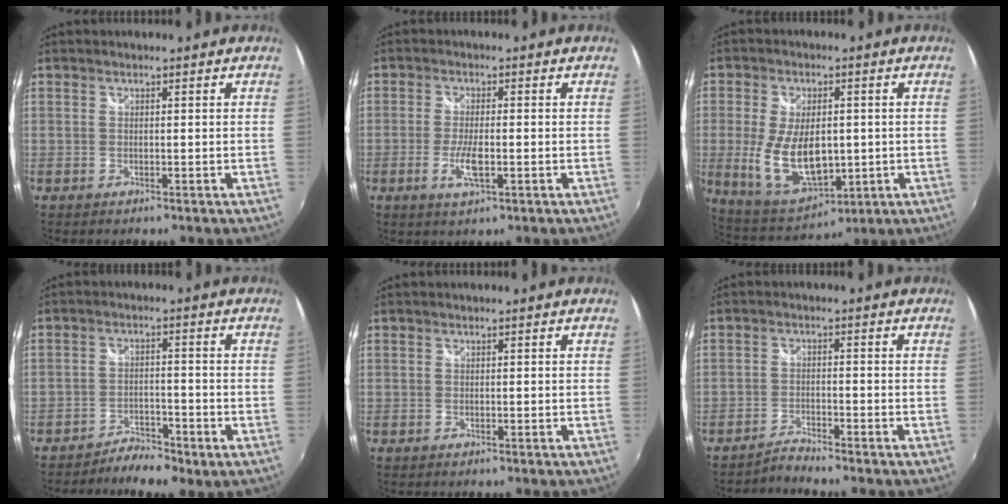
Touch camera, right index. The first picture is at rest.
{"total": 4.7, "force": [-1.5, 1.0, 4.3], "torque": [-0.093, -0.006, -0.028]}
{"total": 13.9, "force": [-1.2, 7.4, 11.7], "torque": [-0.242, -0.015, -0.004]}
{"total": 5.2, "force": [-4.1, 1.8, 2.6], "torque": [-0.068, -0.004, -0.073]}
{"total": 0.0}
{"total": 2.8, "force": [-2.7, -0.4, 0.1], "torque": [-0.015, -0.002, -0.057]}